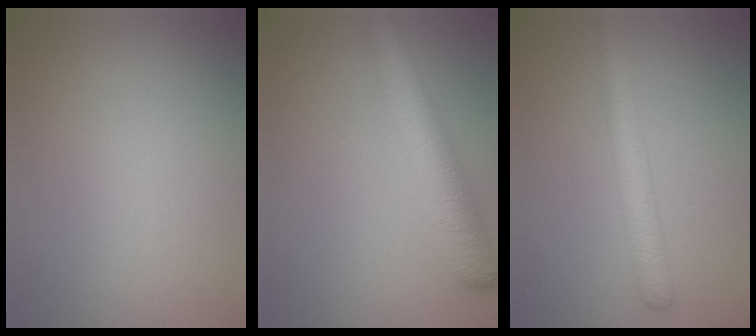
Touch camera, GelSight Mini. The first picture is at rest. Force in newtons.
{"total": 6.1, "press": 6.1, "slide": 0.3}
{"total": 3.4, "press": 3.4, "slide": 0.1}